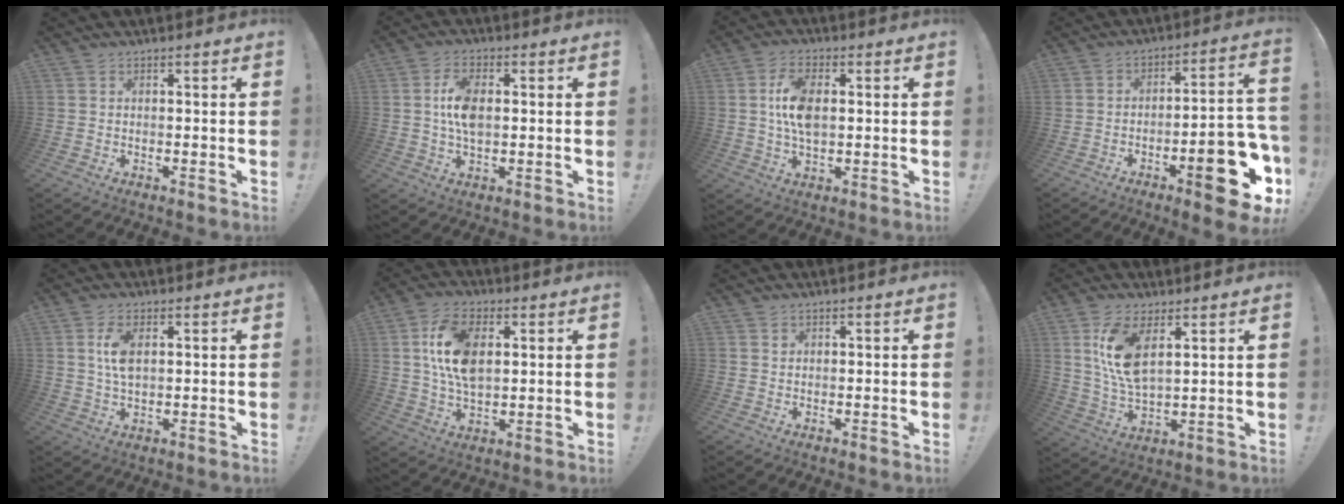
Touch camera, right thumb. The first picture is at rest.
{"total": 6.7, "force": [0.4, 3.6, 5.6], "torque": [-0.095, 0.004, 0.006]}
{"total": 9.3, "force": [0.9, 5.2, 7.7], "torque": [-0.130, 0.001, 0.015]}
{"total": 18.1, "force": [-8.2, 5.0, 15.3], "torque": [-0.188, 0.045, -0.116]}
{"total": 5.9, "force": [1.3, 3.0, 4.9], "torque": [-0.084, -0.005, 0.017]}
{"total": 13.6, "force": [3.1, 8.0, 10.6], "torque": [-0.202, -0.001, 0.056]}
{"total": 0.6, "force": [0.3, 0.5, 0.0], "torque": [0.004, -0.001, 0.005]}
{"total": 11.4, "force": [5.0, 5.0, 9.0], "torque": [-0.176, -0.026, 0.088]}